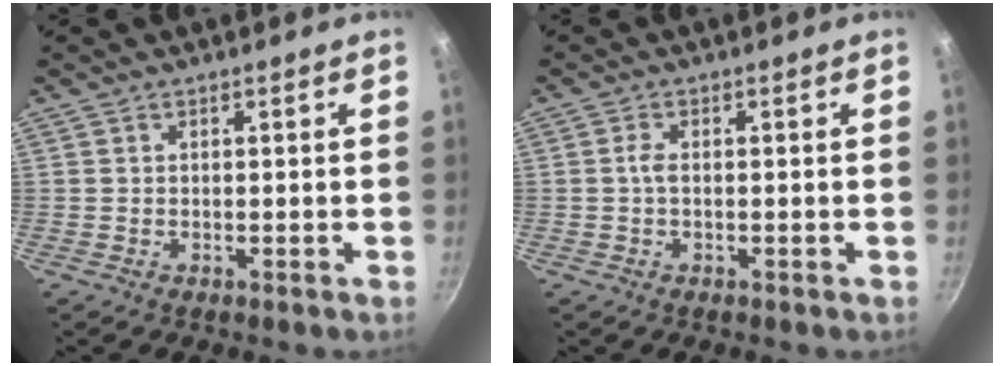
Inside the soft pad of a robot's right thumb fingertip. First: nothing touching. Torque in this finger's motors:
{"motor_torque": [0.13, 0.44, -0.02, 0.35, 0.12]}